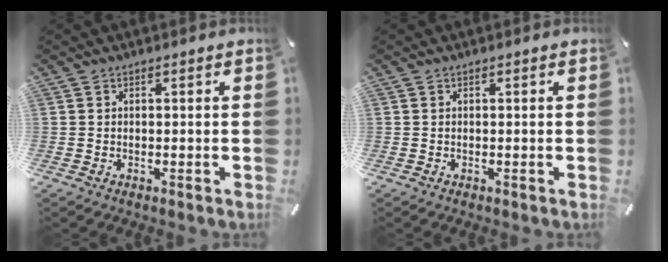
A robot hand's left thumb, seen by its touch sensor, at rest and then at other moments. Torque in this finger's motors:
{"motor_torque": [-0.24, 0.28, -0.02, -0.03, 0.01]}